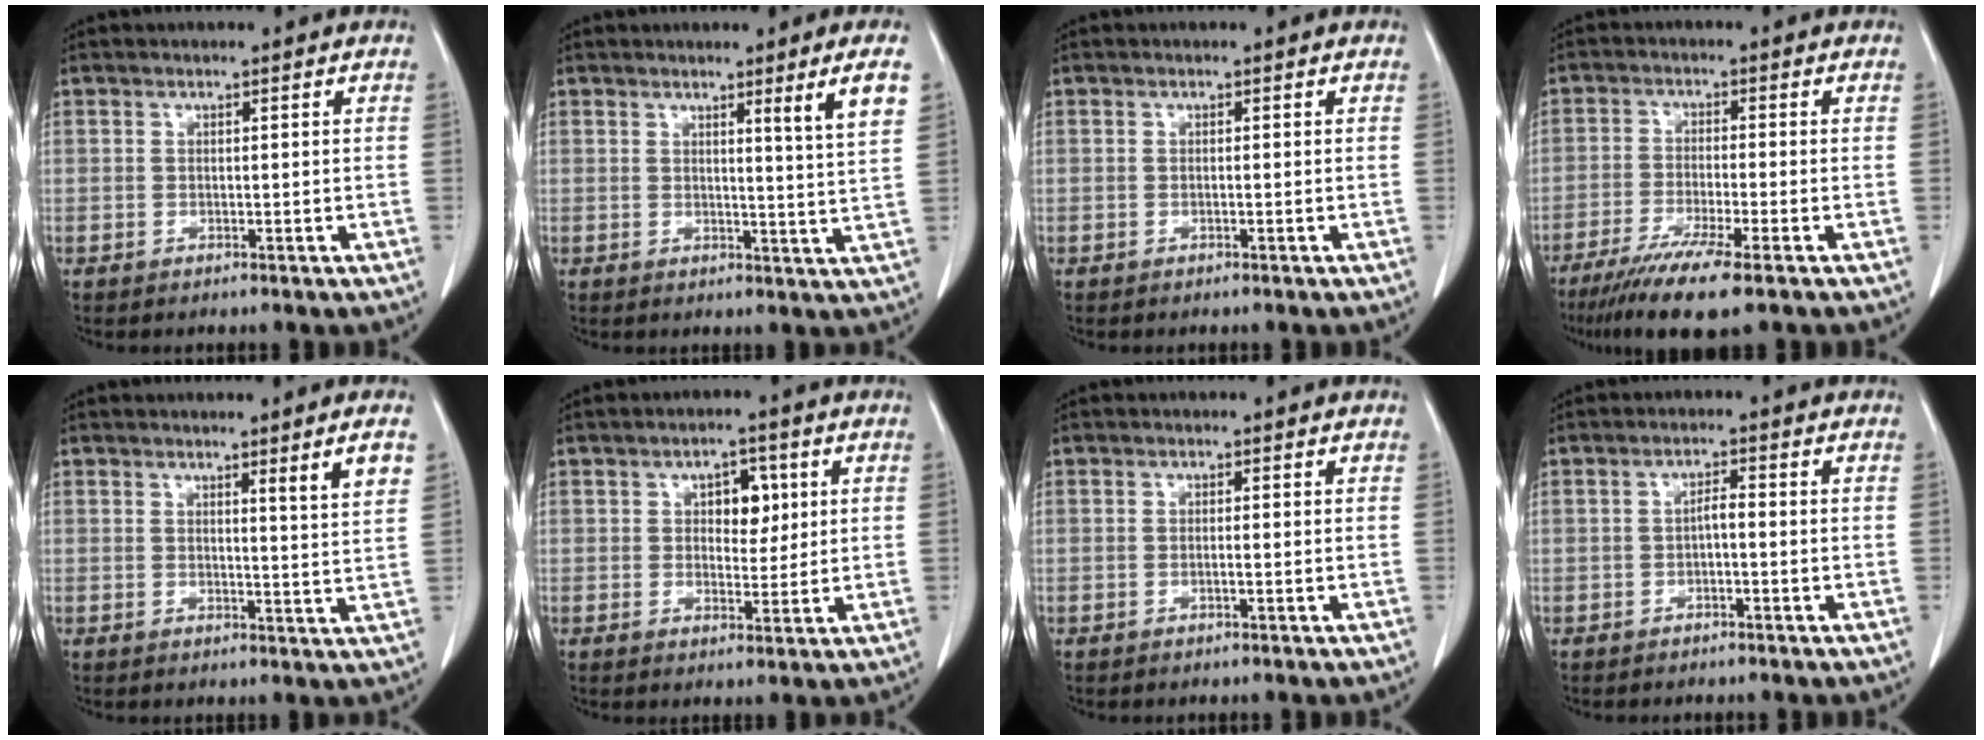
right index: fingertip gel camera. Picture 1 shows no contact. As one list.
[{"total": 5.0, "force": [2.5, -1.5, 4.0], "torque": [-0.060, -0.020, 0.038]}, {"total": 0.0}, {"total": 9.4, "force": [-6.3, -0.1, 6.9], "torque": [-0.119, -0.026, -0.102]}, {"total": 4.2, "force": [2.4, -0.7, 3.5], "torque": [-0.049, -0.018, 0.033]}, {"total": 4.6, "force": [1.4, 2.7, 3.5], "torque": [-0.048, 0.009, 0.022]}, {"total": 0.6, "force": [-0.2, 0.0, 0.6], "torque": [-0.010, 0.001, -0.003]}, {"total": 1.7, "force": [-0.5, 0.4, 1.6], "torque": [-0.026, 0.004, -0.008]}]